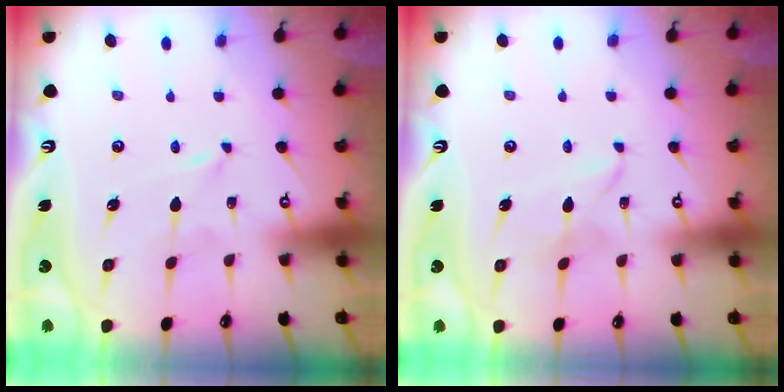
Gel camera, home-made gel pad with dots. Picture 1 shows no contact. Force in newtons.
{"total": 3.2, "press": 3.2, "slide": 0.3}